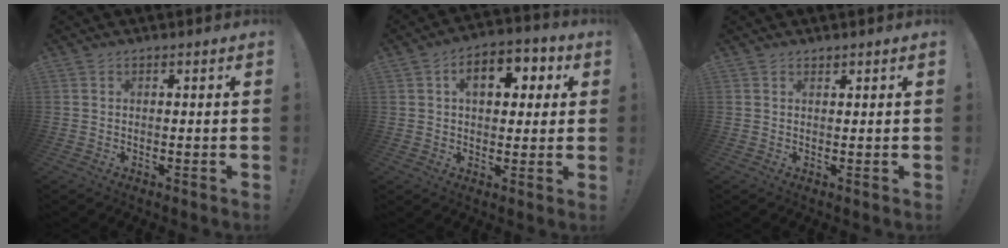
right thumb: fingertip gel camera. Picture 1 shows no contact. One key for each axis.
{"total": 10.1, "fx": 2.6, "fy": 6.6, "fz": 7.2, "tx": -0.098, "ty": 0.008, "tz": 0.040}
{"total": 0.8, "fx": 0.8, "fy": 0.3, "fz": 0.0, "tx": 0.001, "ty": -0.002, "tz": 0.016}